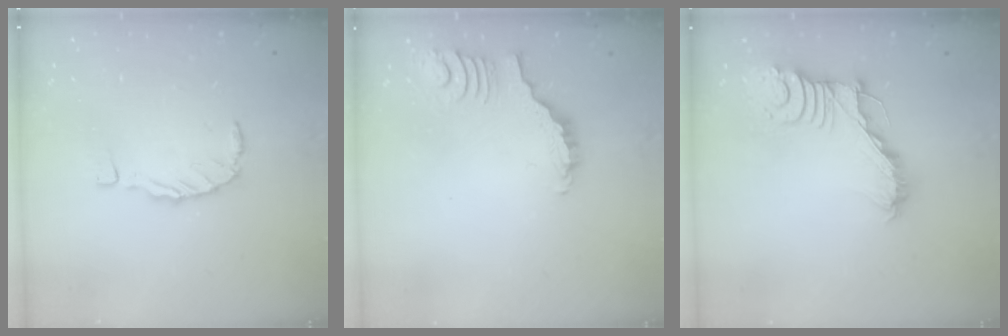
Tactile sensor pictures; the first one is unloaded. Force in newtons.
{"total": 3.8, "press": 3.7, "slide": 0.5}
{"total": 15.6, "press": 15.6, "slide": 0.5}